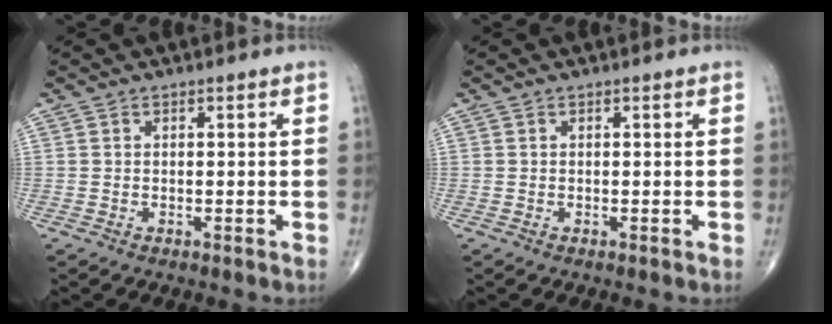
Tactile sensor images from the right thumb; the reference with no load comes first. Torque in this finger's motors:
{"motor_torque": [0.05, 0.05, -0.11, -0.11, 0.01]}